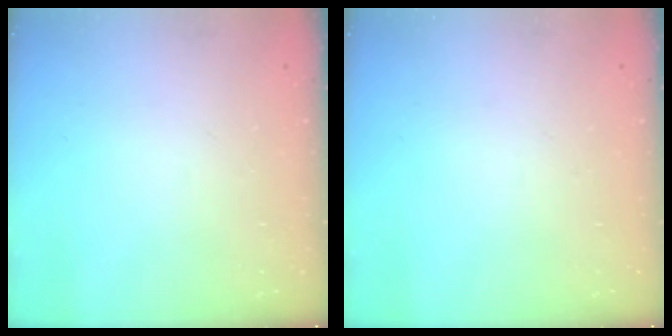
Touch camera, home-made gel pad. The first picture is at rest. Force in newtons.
{"total": 0.0}